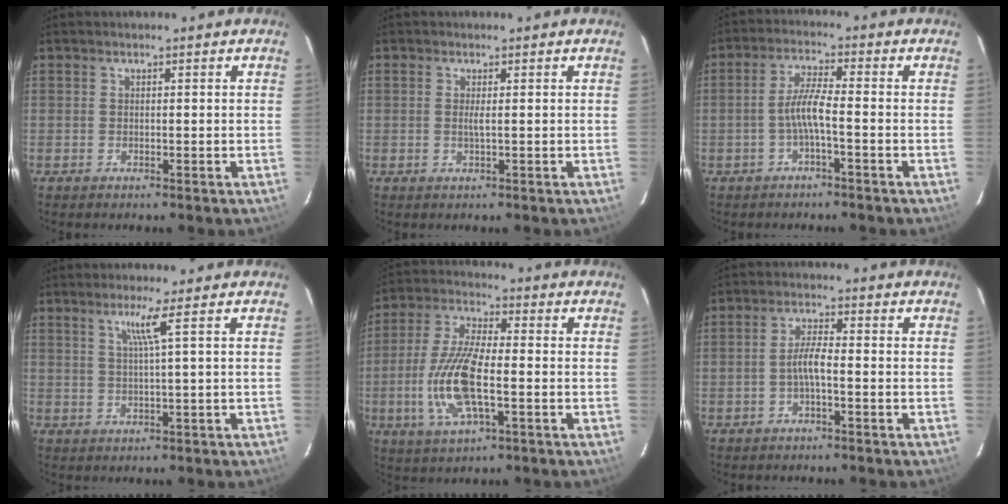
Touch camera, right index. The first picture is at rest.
{"total": 1.1, "force": [0.1, -0.1, 1.1], "torque": [-0.023, -0.002, 0.001]}
{"total": 4.4, "force": [-1.7, 0.1, 4.0], "torque": [-0.088, 0.008, -0.033]}
{"total": 3.3, "force": [1.4, -1.2, 2.7], "torque": [-0.042, -0.005, 0.028]}
{"total": 12.9, "force": [-2.8, 4.3, 11.9], "torque": [-0.255, -0.003, -0.057]}
{"total": 3.3, "force": [-1.3, 0.4, 3.1], "torque": [-0.065, 0.007, -0.024]}